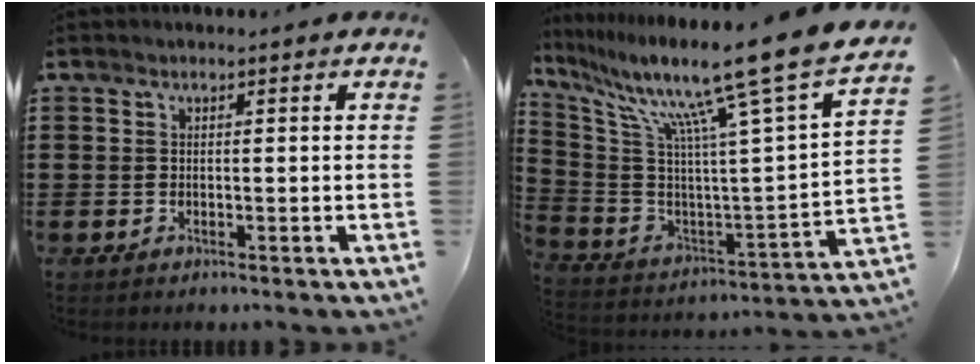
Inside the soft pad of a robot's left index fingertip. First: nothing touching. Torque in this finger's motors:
{"motor_torque": [1.63, -0.51, 1.05, 0.21]}